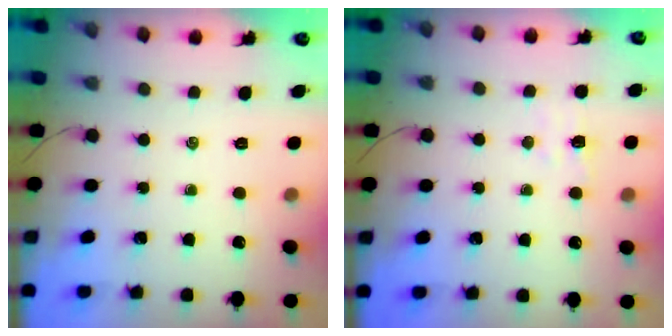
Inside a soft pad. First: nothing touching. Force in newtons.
{"total": 3.0, "press": 2.9, "slide": 0.7}